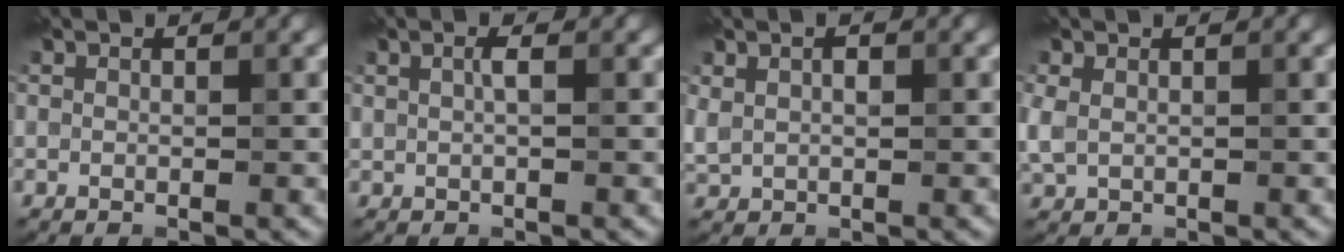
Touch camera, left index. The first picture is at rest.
{"total": 0.8, "force": [0.2, 0.2, 0.8], "torque": [-0.016, 0.004, 0.005]}
{"total": 1.7, "force": [0.5, 1.2, 1.1], "torque": [-0.023, 0.001, 0.012]}
{"total": 1.9, "force": [0.2, 1.4, 1.3], "torque": [-0.037, 0.000, 0.007]}